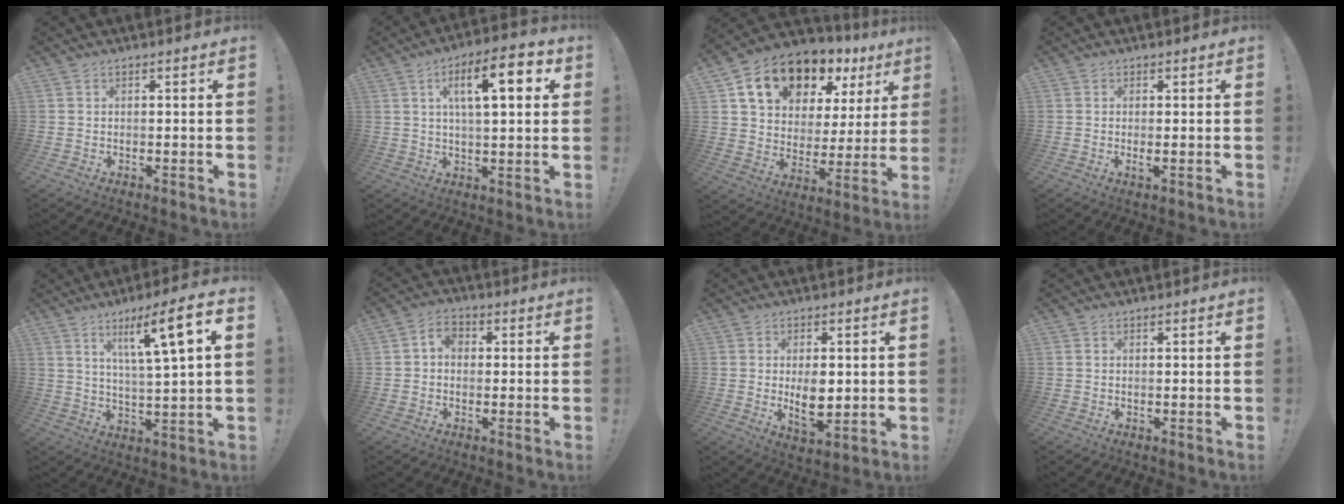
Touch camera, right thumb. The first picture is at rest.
{"total": 13.5, "force": [4.4, 4.4, 12.0], "torque": [-0.181, 0.000, 0.062]}
{"total": 16.9, "force": [11.1, 10.1, 8.0], "torque": [-0.124, -0.063, 0.208]}
{"total": 1.4, "force": [-0.1, 0.0, 1.4], "torque": [-0.020, -0.004, -0.003]}
{"total": 12.7, "force": [5.4, 0.6, 11.5], "torque": [-0.182, -0.024, 0.070]}
{"total": 4.4, "force": [-0.2, 3.5, 2.7], "torque": [-0.047, 0.010, -0.002]}
{"total": 8.1, "force": [0.3, 4.4, 6.8], "torque": [-0.103, -0.015, 0.004]}
{"total": 0.0}